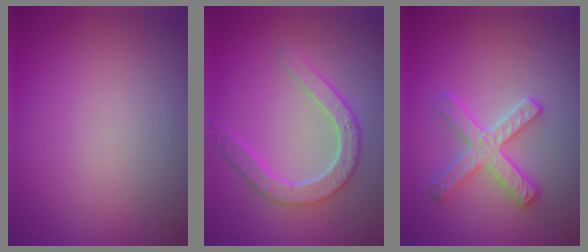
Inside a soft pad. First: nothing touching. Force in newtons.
{"total": 4.7, "press": 3.7, "slide": 2.9}
{"total": 3.7, "press": 3.2, "slide": 1.8}